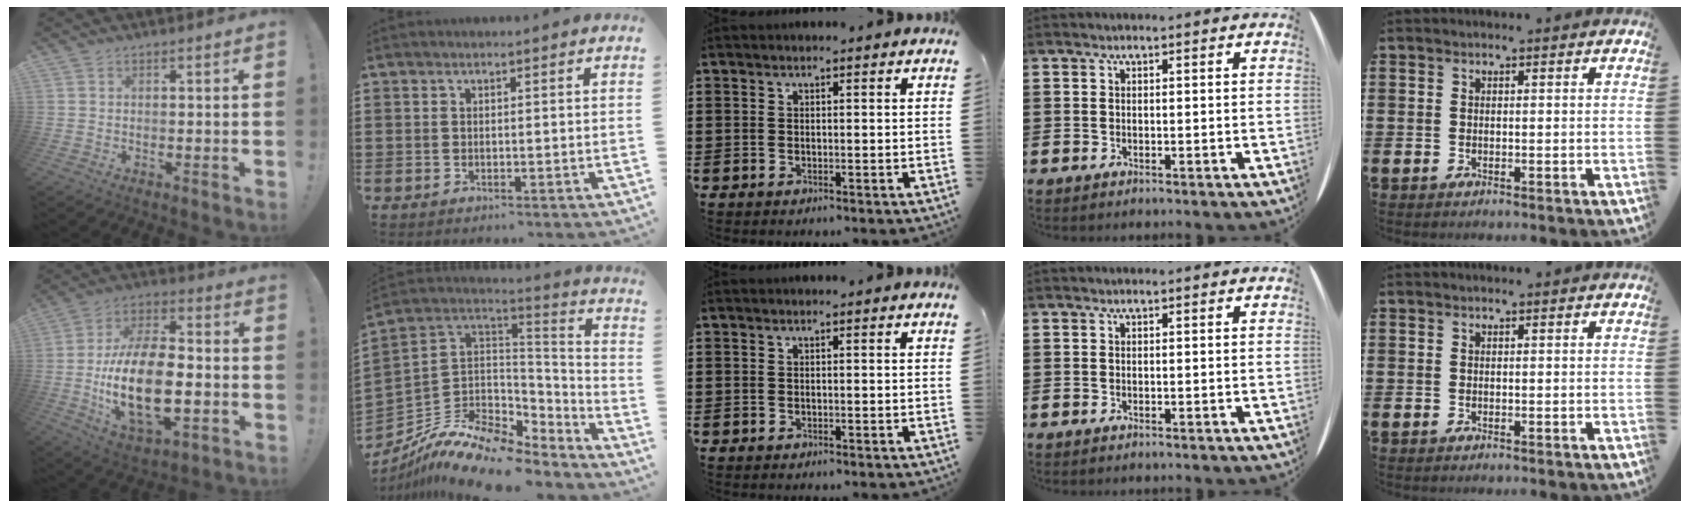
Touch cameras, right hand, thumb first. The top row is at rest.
{"thumb": {"total": 22.8, "force": [-4.6, 12.0, 18.8], "torque": [-0.358, 0.015, -0.072]}, "index": {"total": 10.5, "force": [-7.5, 4.9, 5.3], "torque": [-0.126, 0.001, -0.144]}}